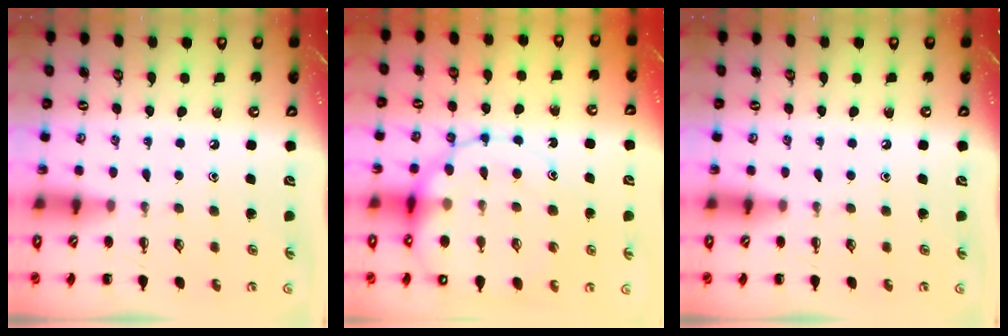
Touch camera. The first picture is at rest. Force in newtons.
{"total": 18.5, "press": 18.1, "slide": 3.5}
{"total": 0.0}